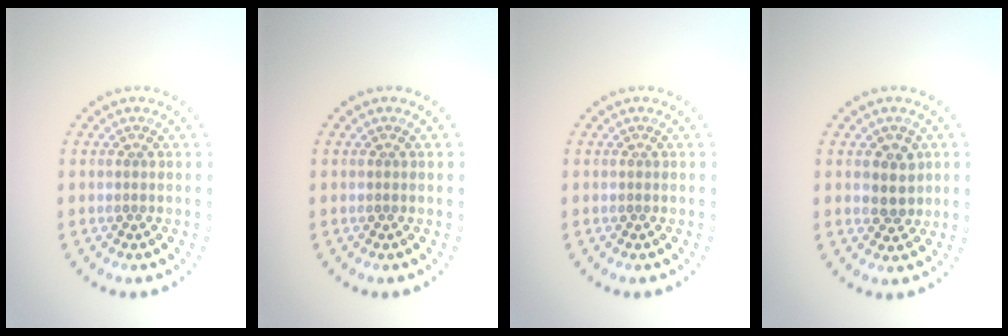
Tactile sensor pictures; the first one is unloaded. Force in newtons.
{"total": 0.0}
{"total": 0.0}
{"total": 2.6, "press": 2.4, "slide": 0.9}